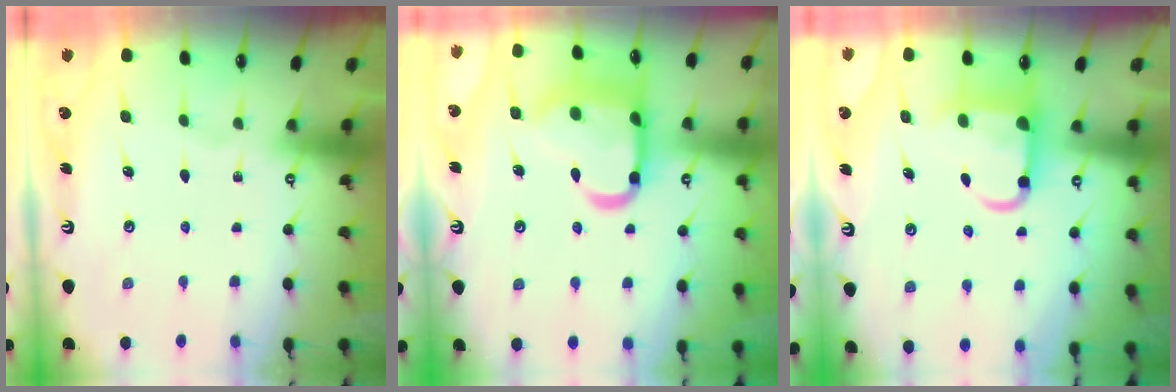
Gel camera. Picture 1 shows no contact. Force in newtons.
{"total": 18.9, "press": 18.8, "slide": 1.8}
{"total": 7.7, "press": 7.5, "slide": 1.3}